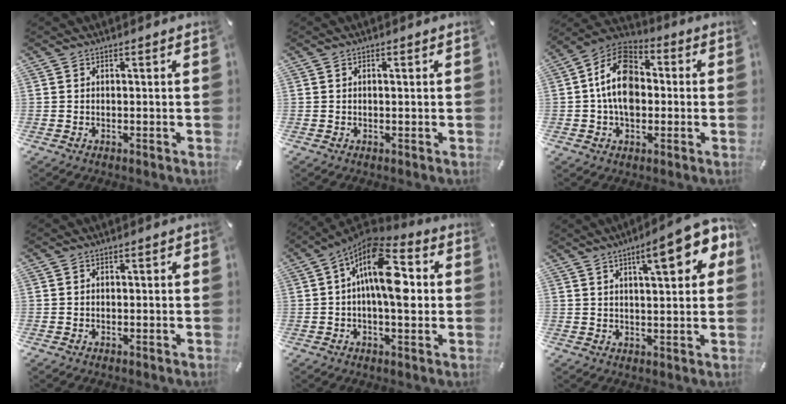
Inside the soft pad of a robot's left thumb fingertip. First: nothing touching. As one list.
[{"total": 0.6, "force": [0.1, 0.2, 0.6], "torque": [-0.011, 0.001, 0.001]}, {"total": 13.7, "force": [-0.5, 9.8, 9.6], "torque": [-0.192, 0.013, -0.012]}, {"total": 1.1, "force": [-0.7, 0.6, 0.5], "torque": [-0.011, 0.003, -0.016]}, {"total": 15.7, "force": [1.8, 7.2, 13.8], "torque": [-0.243, -0.020, 0.025]}, {"total": 12.7, "force": [6.1, 3.8, 10.4], "torque": [-0.148, -0.020, 0.095]}]